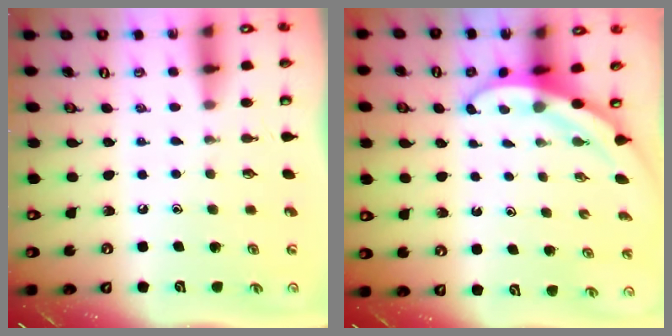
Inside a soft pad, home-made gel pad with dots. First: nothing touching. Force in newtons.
{"total": 3.3, "press": 3.3, "slide": 0.1}